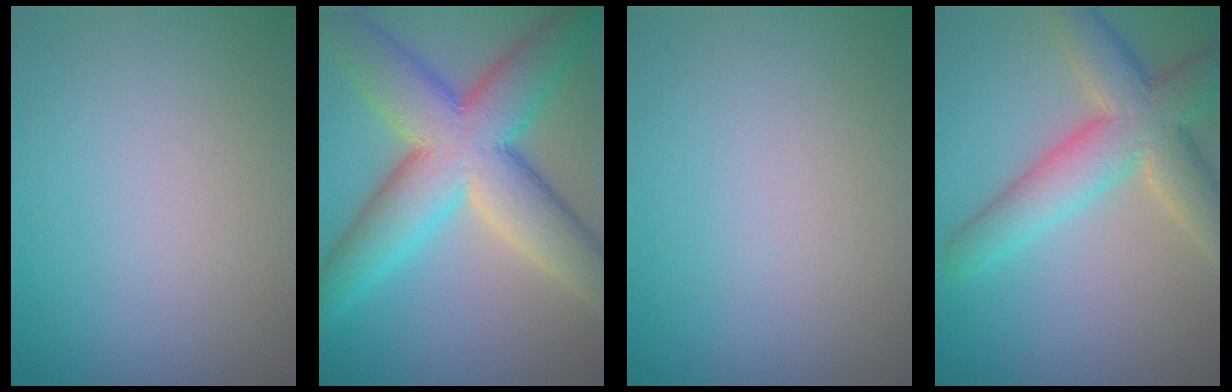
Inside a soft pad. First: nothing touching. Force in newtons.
{"total": 12.0, "press": 11.9, "slide": 0.8}
{"total": 0.0}
{"total": 6.9, "press": 6.9, "slide": 0.4}